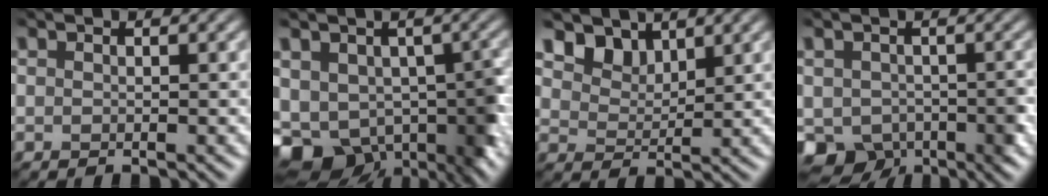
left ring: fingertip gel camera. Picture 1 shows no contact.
{"total": 11.1, "force": [-5.8, 6.9, 6.5], "torque": [-0.085, -0.008, -0.082]}
{"total": 4.1, "force": [2.7, 2.4, 2.0], "torque": [-0.045, -0.013, 0.043]}
{"total": 5.7, "force": [-2.2, 4.5, 2.7], "torque": [-0.034, -0.012, -0.045]}